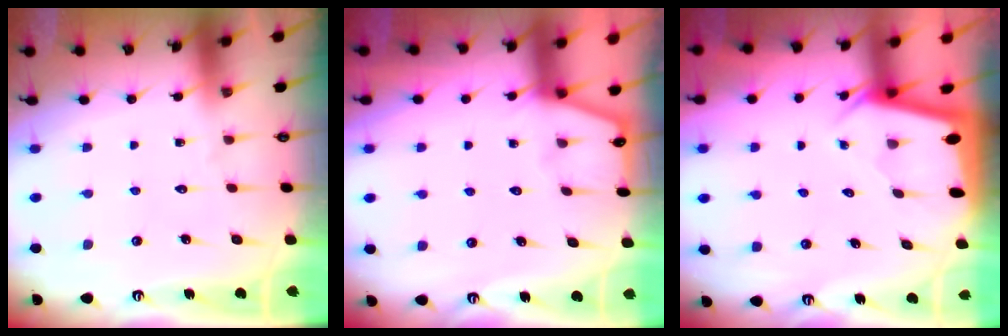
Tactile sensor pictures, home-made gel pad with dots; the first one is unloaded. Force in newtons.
{"total": 2.1, "press": 2.1, "slide": 0.3}
{"total": 1.9, "press": 1.9, "slide": 0.1}